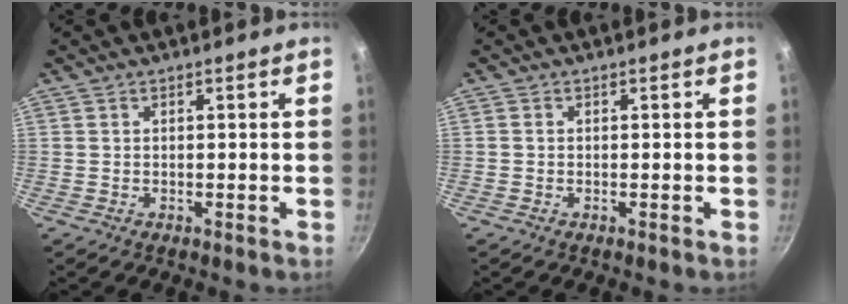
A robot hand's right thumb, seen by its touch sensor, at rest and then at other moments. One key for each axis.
{"total": 0.0}